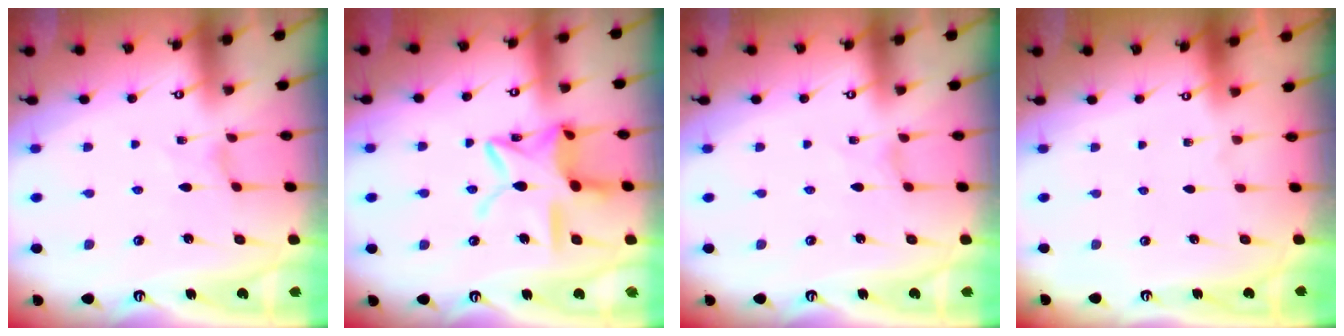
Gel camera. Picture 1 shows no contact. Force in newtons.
{"total": 15.2, "press": 15.2, "slide": 1.2}
{"total": 0.0}
{"total": 0.0}